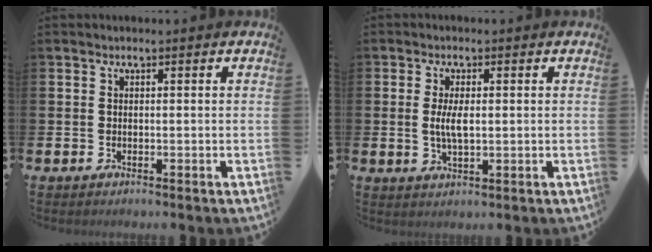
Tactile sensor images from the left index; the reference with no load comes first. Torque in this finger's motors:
{"motor_torque": [0.86, 0.24, 0.09, 0.14]}